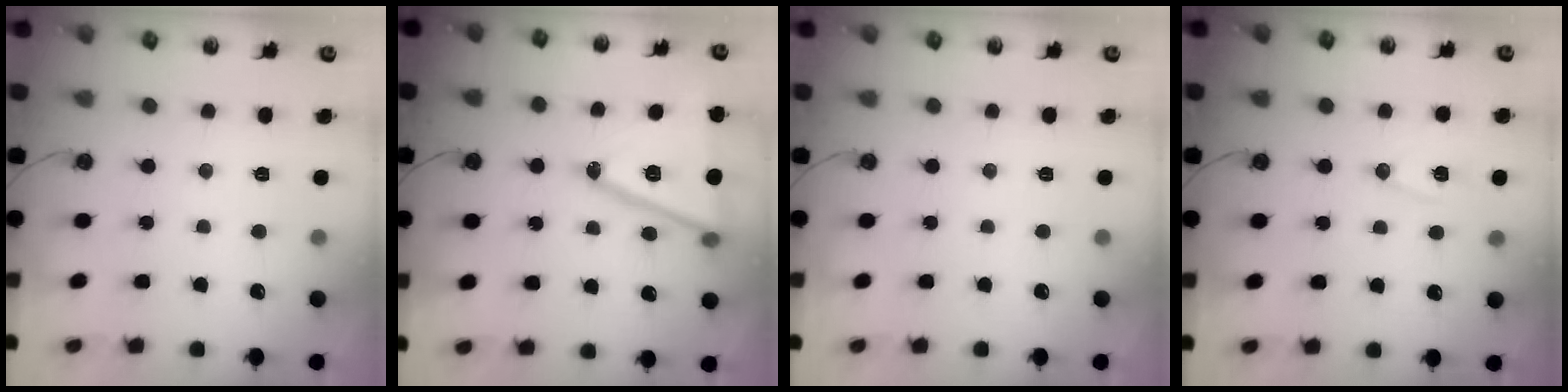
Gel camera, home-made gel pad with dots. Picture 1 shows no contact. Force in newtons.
{"total": 18.1, "press": 17.8, "slide": 3.4}
{"total": 1.5, "press": 0.2, "slide": 1.5}
{"total": 7.9, "press": 7.9, "slide": 0.9}